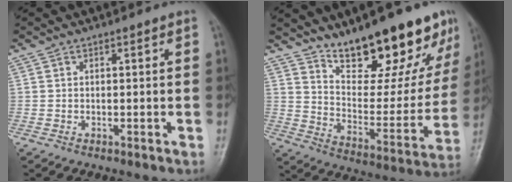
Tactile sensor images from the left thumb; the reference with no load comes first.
{"total": 21.4, "force": [15.5, 7.8, 12.6], "torque": [-0.121, -0.098, 0.243]}